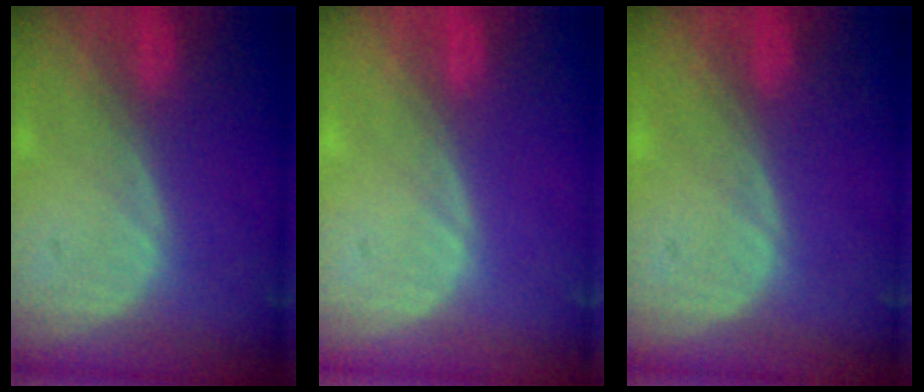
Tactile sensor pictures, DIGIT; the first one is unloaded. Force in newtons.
{"total": 0.0}
{"total": 0.0}